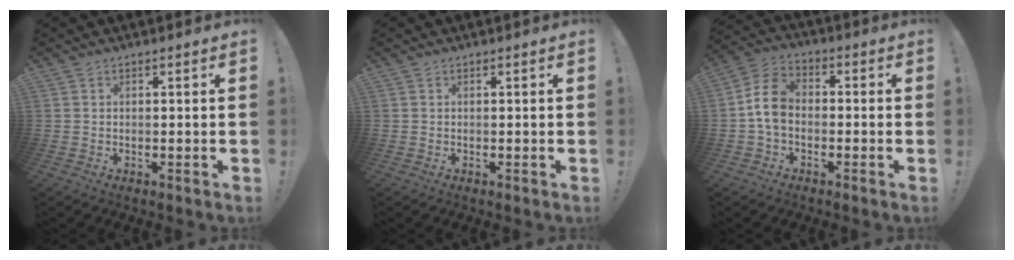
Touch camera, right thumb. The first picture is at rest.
{"total": 0.0}
{"total": 9.5, "force": [-1.1, 6.8, 6.5], "torque": [-0.116, 0.015, -0.015]}